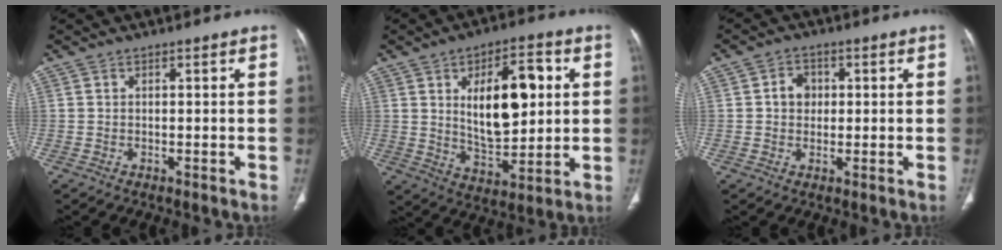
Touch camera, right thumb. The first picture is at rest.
{"total": 16.3, "force": [3.4, 8.1, 13.7], "torque": [-0.183, -0.009, 0.063]}
{"total": 3.9, "force": [0.5, 3.3, 2.0], "torque": [-0.013, 0.007, 0.004]}